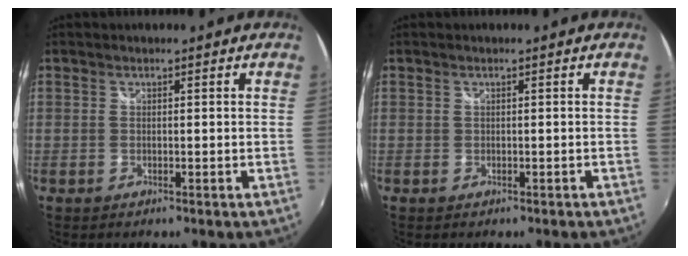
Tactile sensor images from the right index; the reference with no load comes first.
{"total": 0.5, "force": [-0.3, 0.3, 0.3], "torque": [-0.006, 0.002, 0.001]}